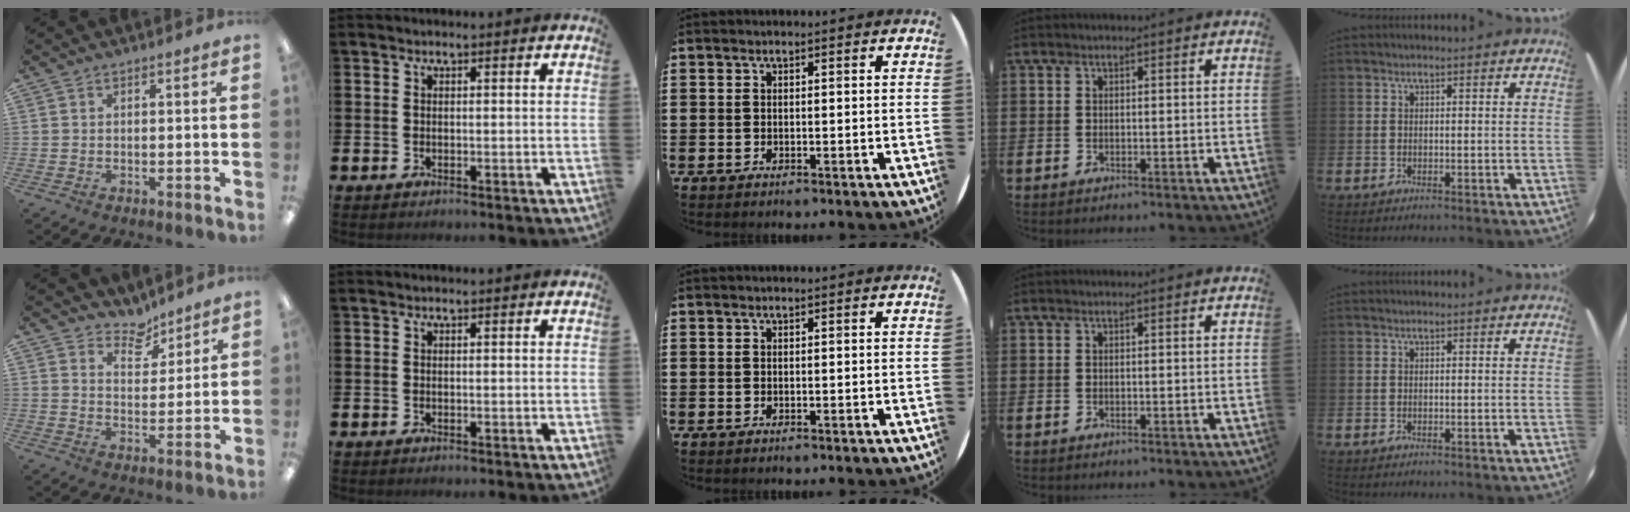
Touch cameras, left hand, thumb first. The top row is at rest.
{"thumb": {"total": 6.2, "force": [5.5, 2.8, 1.1], "torque": [-0.008, -0.040, 0.097]}}